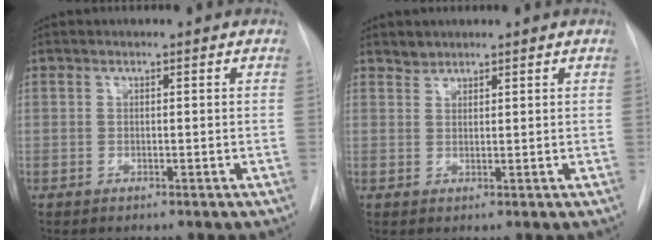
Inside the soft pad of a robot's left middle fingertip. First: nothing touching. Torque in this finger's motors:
{"motor_torque": [-0.15, -0.13, -0.01, 0.01]}